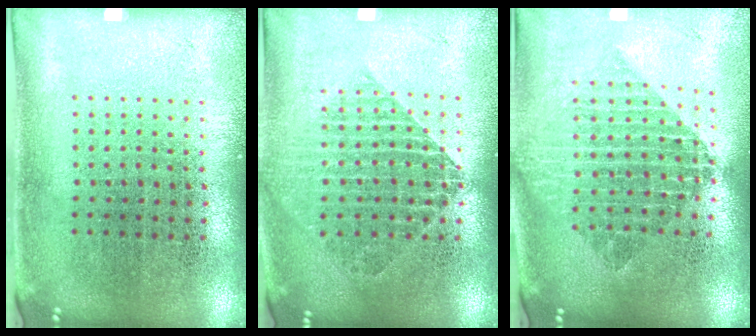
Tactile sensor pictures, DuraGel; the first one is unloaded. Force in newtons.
{"total": 1.6, "press": 1.4, "slide": 0.7}
{"total": 2.0, "press": 1.6, "slide": 1.3}